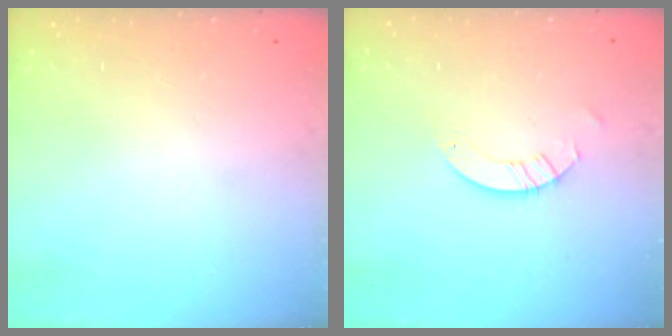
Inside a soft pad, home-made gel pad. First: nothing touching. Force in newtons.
{"total": 2.6, "press": 2.6, "slide": 0.2}